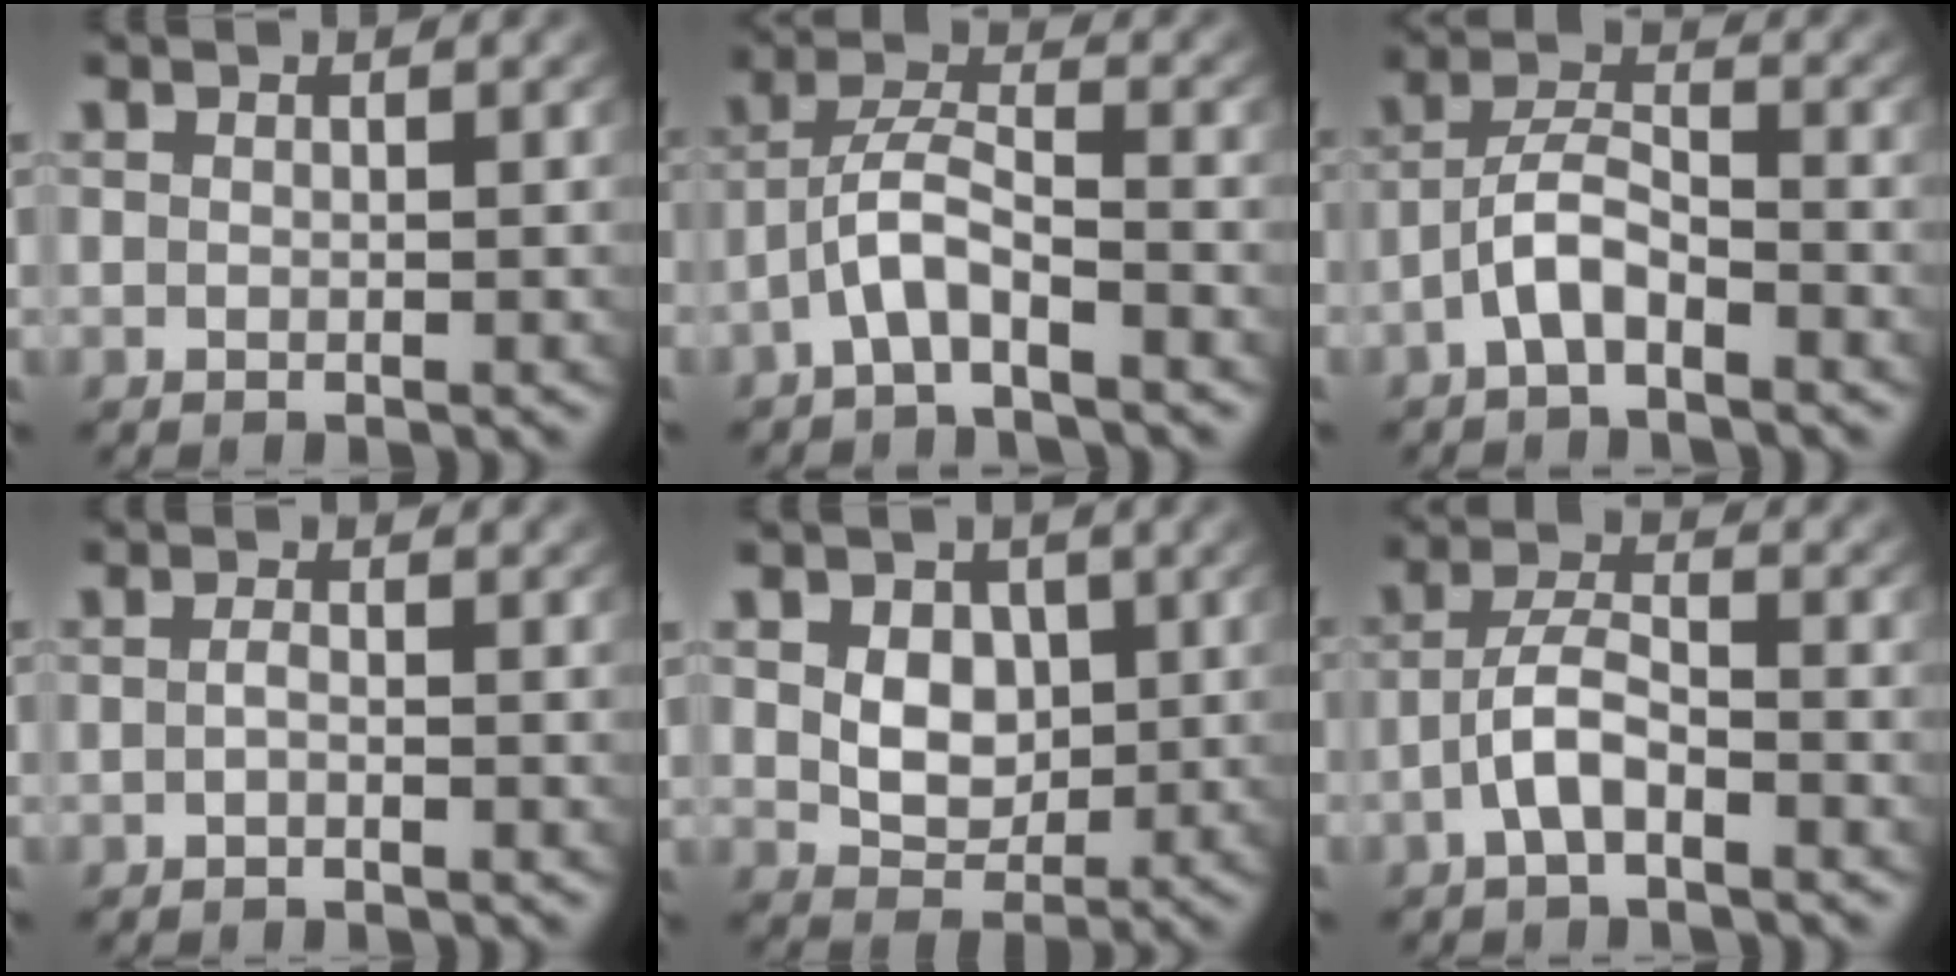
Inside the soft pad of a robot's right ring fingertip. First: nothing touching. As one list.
[{"total": 3.6, "force": [-1.7, 1.7, 2.6], "torque": [-0.056, -0.006, -0.033]}, {"total": 3.8, "force": [-2.3, 2.1, 2.3], "torque": [-0.041, -0.010, -0.042]}, {"total": 0.8, "force": [-0.6, 0.0, 0.5], "torque": [-0.017, -0.009, -0.006]}, {"total": 4.8, "force": [0.8, 3.8, 2.8], "torque": [-0.049, -0.021, 0.027]}, {"total": 3.4, "force": [-2.0, 1.4, 2.4], "torque": [-0.045, -0.003, -0.035]}]